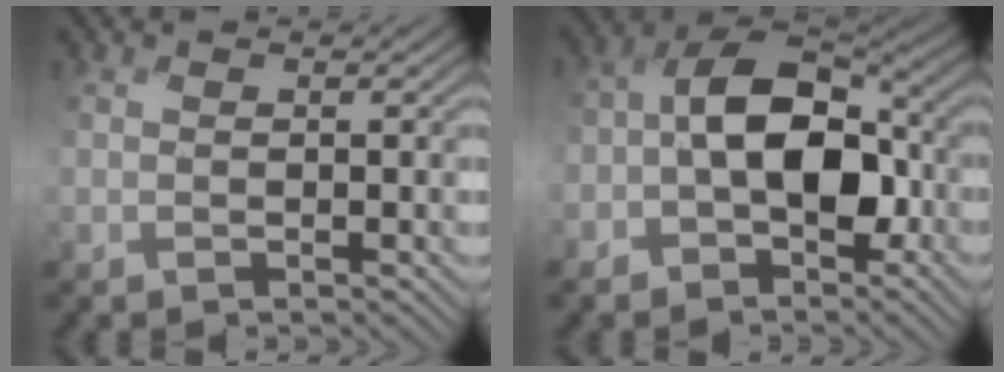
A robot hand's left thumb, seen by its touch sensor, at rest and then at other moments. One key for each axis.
{"total": 10.7, "fx": -2.2, "fy": 7.3, "fz": 7.6, "tx": -0.116, "ty": 0.010, "tz": -0.060}